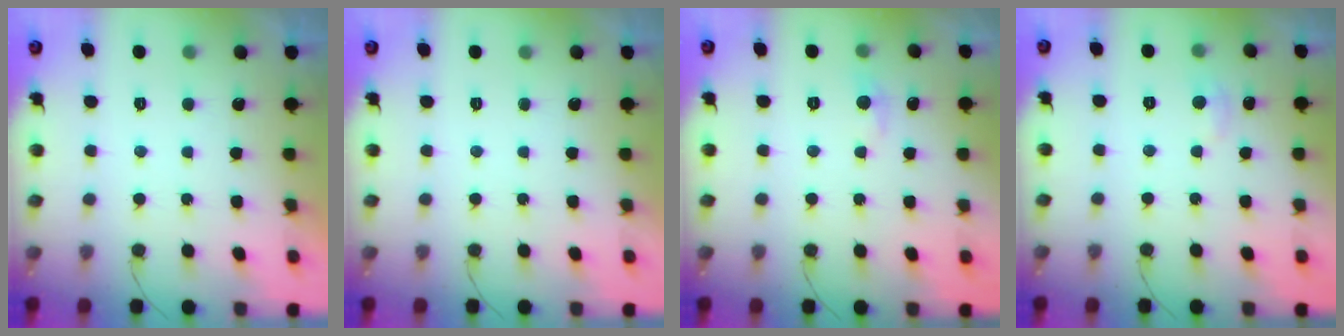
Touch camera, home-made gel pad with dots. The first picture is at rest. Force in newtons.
{"total": 0.0}
{"total": 5.0, "press": 4.9, "slide": 0.7}
{"total": 4.3, "press": 4.3, "slide": 0.6}